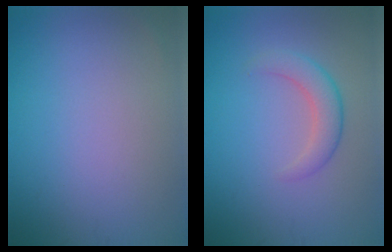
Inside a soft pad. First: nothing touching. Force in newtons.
{"total": 2.1, "press": 2.0, "slide": 0.2}